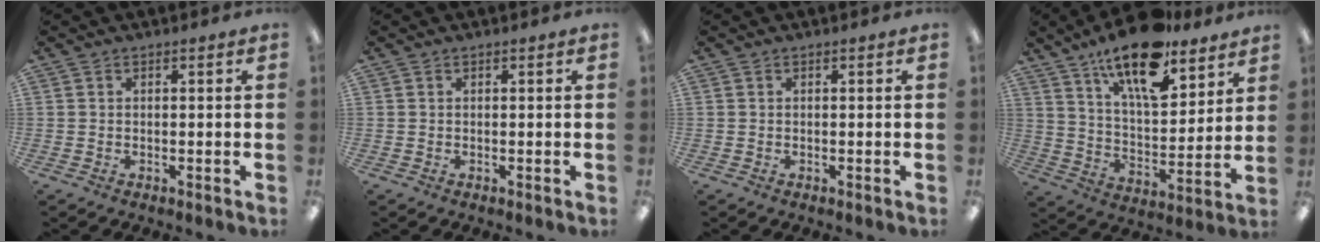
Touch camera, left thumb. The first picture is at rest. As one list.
[{"total": 0.0}, {"total": 0.0}, {"total": 17.5, "force": [12.9, 6.2, 10.0], "torque": [-0.161, -0.074, 0.219]}]